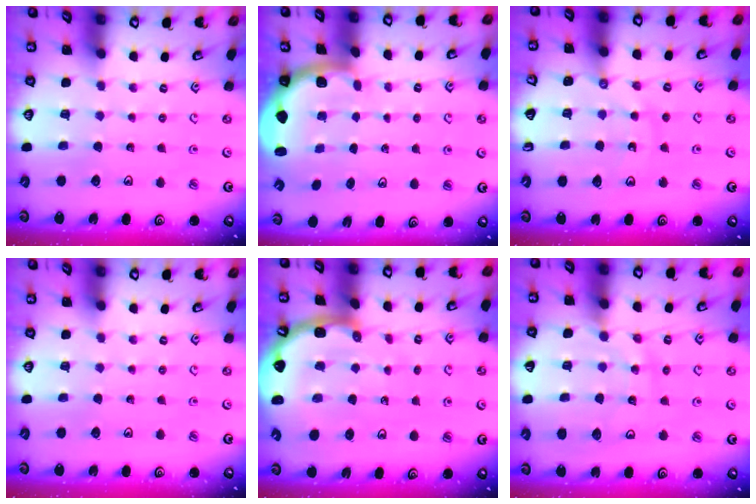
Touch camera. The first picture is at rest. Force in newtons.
{"total": 1.9, "press": 1.8, "slide": 0.5}
{"total": 11.0, "press": 10.9, "slide": 1.4}
{"total": 0.0}
{"total": 7.5, "press": 7.5, "slide": 0.8}
{"total": 12.6, "press": 12.5, "slide": 1.5}